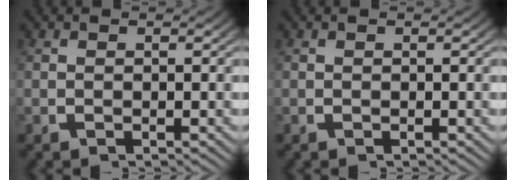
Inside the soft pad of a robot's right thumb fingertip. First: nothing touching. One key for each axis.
{"total": 0.0}